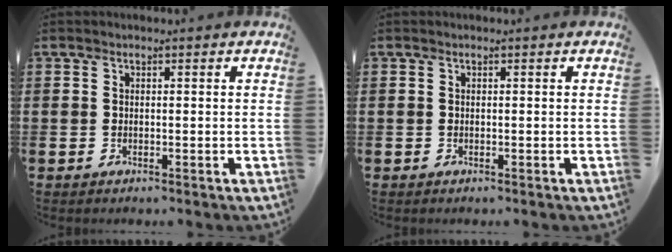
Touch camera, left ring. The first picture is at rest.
{"total": 0.0}